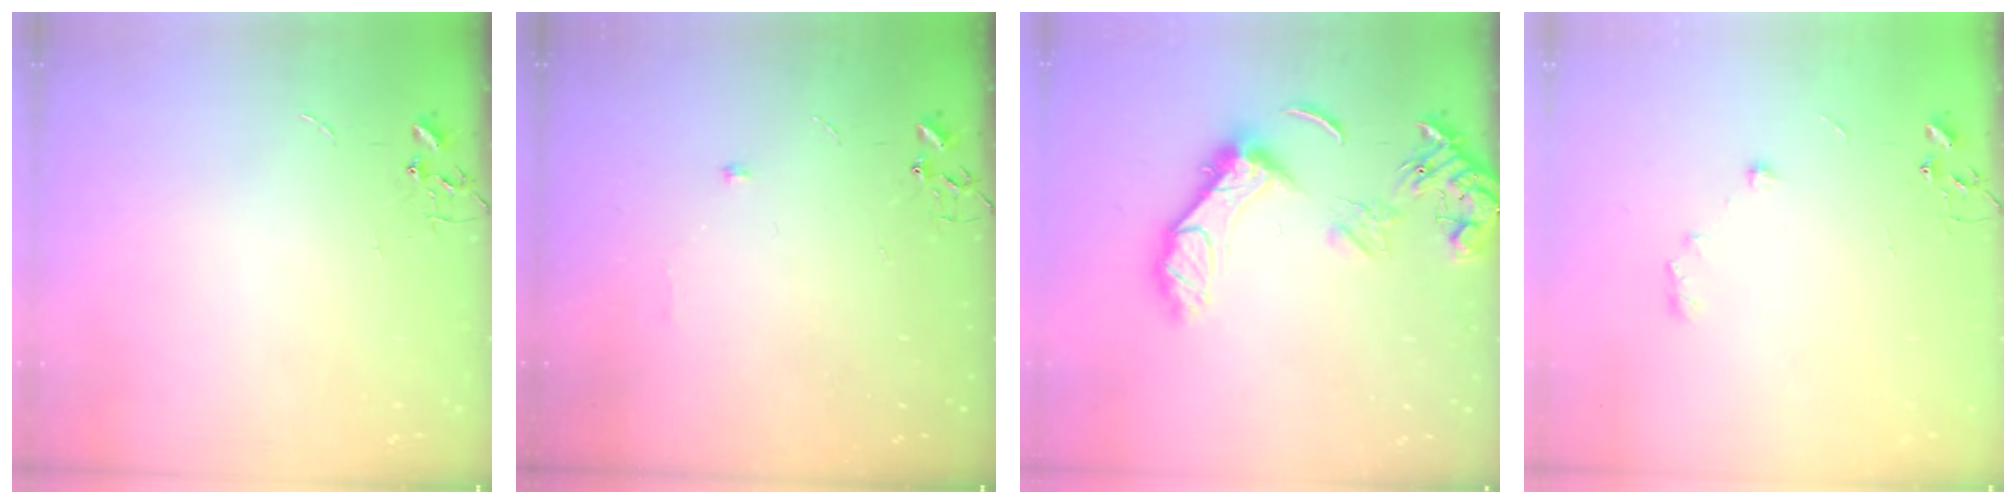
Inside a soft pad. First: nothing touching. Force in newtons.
{"total": 4.7, "press": 4.6, "slide": 1.0}
{"total": 14.8, "press": 14.7, "slide": 1.5}
{"total": 6.9, "press": 6.9, "slide": 0.7}